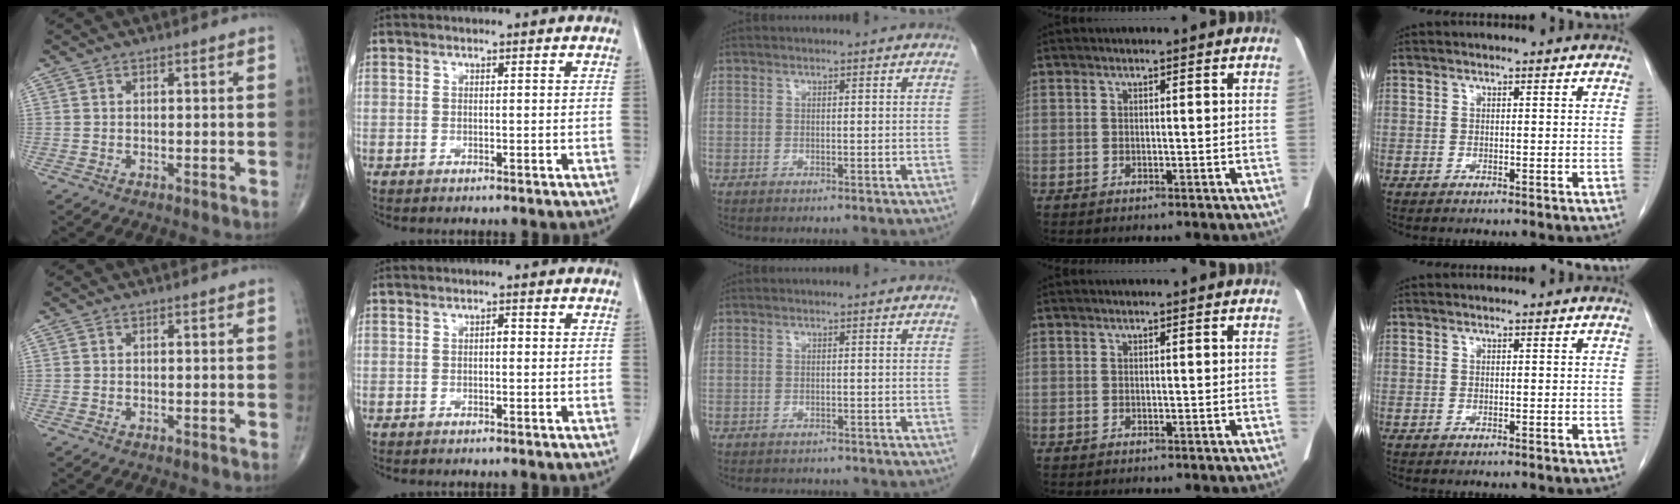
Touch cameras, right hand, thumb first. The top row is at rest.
{"index": {"total": 0.9, "force": [-0.1, 0.4, 0.8], "torque": [-0.010, 0.004, -0.002]}, "middle": {"total": 3.4, "force": [-3.0, 1.4, 0.8], "torque": [-0.011, -0.003, -0.037]}}